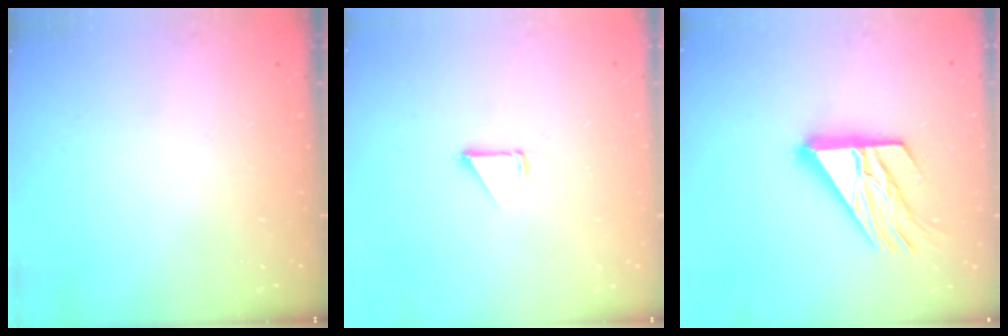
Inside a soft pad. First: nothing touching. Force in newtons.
{"total": 1.4, "press": 1.3, "slide": 0.1}
{"total": 17.2, "press": 17.1, "slide": 1.8}